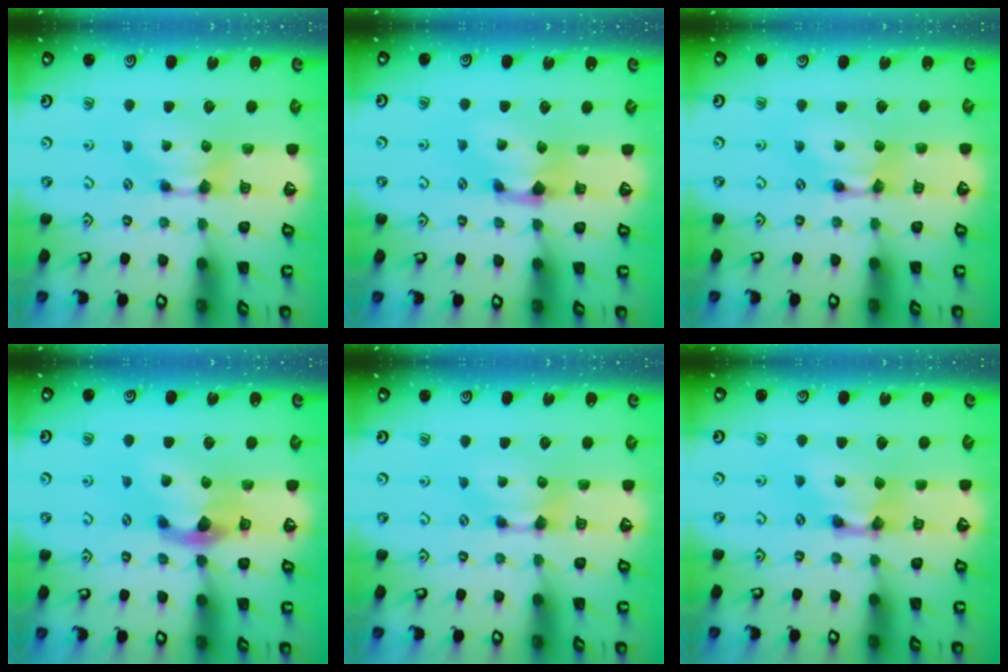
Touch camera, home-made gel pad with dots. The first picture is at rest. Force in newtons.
{"total": 1.4, "press": 0.4, "slide": 1.3}
{"total": 1.9, "press": 1.9, "slide": 0.1}
{"total": 3.9, "press": 3.5, "slide": 1.7}
{"total": 0.0}
{"total": 2.6, "press": 2.6, "slide": 0.2}